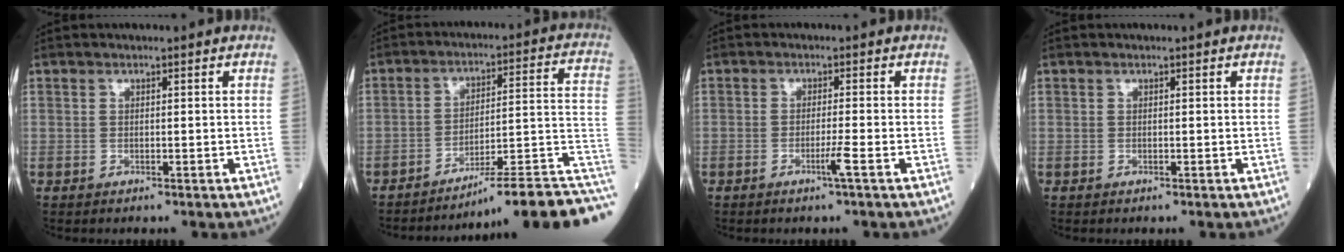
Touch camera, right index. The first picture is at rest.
{"total": 16.1, "force": [-13.8, -1.5, 8.2], "torque": [-0.047, 0.038, -0.195]}
{"total": 2.2, "force": [-1.1, -0.7, 1.8], "torque": [-0.034, -0.004, -0.024]}
{"total": 0.0}